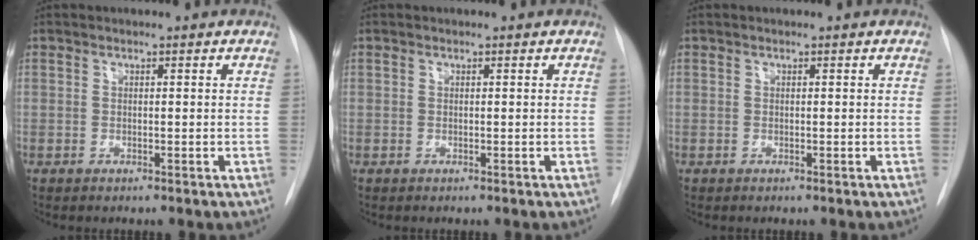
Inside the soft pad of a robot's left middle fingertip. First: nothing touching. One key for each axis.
{"total": 0.0}
{"total": 0.0}